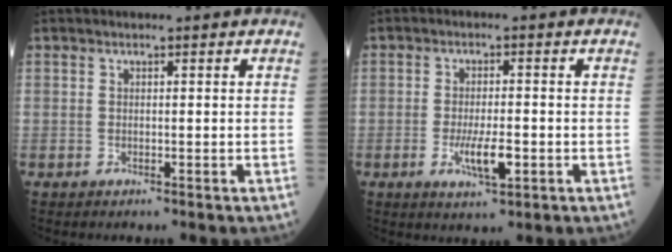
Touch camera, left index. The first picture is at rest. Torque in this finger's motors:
{"motor_torque": [1.06, 0.29, 0.45, 0.12]}